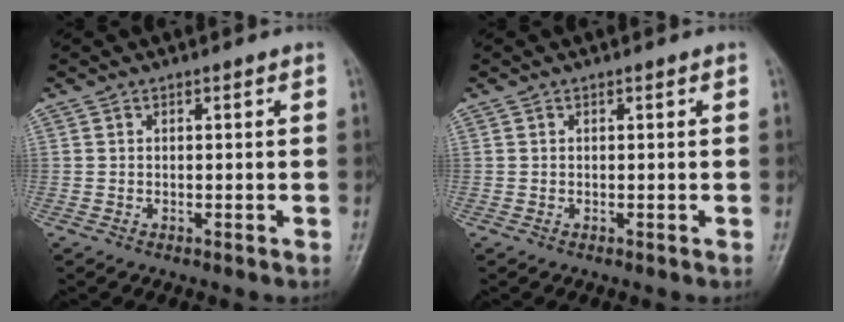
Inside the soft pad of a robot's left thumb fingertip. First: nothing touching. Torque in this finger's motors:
{"motor_torque": [-0.08, 0.17, -0.06, -0.03, 0.00]}